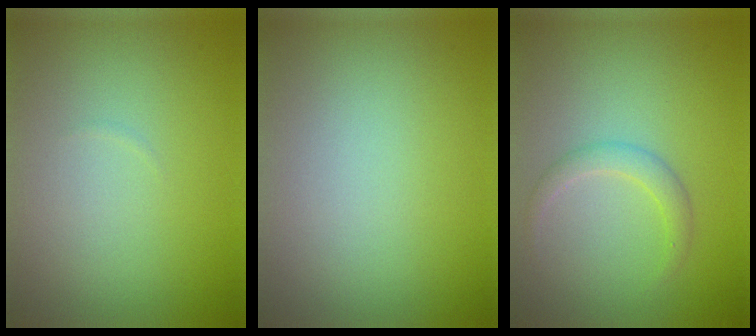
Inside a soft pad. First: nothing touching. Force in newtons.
{"total": 0.0}
{"total": 1.7, "press": 1.7, "slide": 0.2}